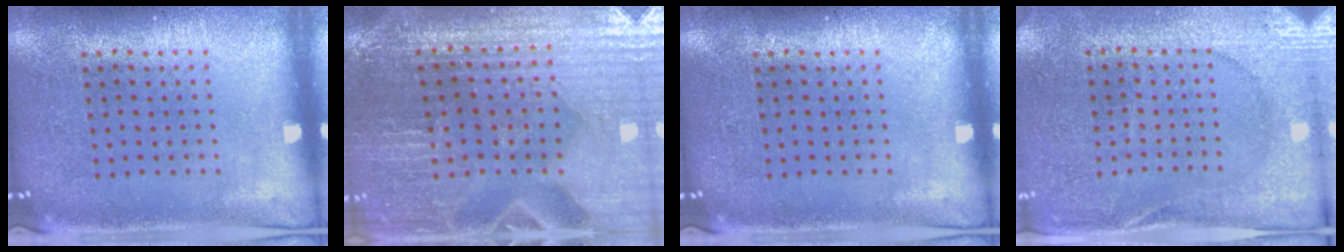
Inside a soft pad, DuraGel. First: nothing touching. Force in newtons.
{"total": 2.2, "press": 2.1, "slide": 0.2}
{"total": 0.0}
{"total": 2.7, "press": 2.6, "slide": 0.4}